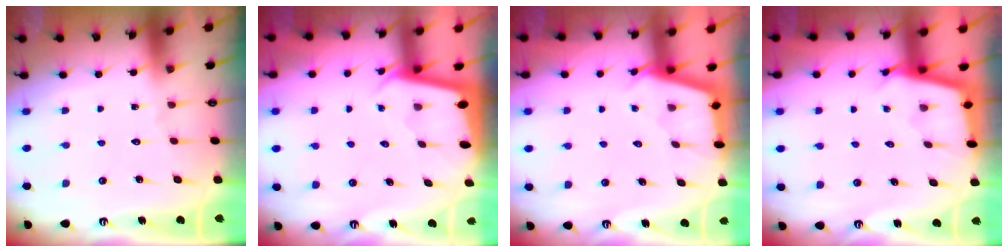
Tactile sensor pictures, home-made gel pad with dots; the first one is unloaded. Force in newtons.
{"total": 1.9, "press": 1.9, "slide": 0.1}
{"total": 2.5, "press": 2.5, "slide": 0.1}
{"total": 2.4, "press": 2.4, "slide": 0.2}